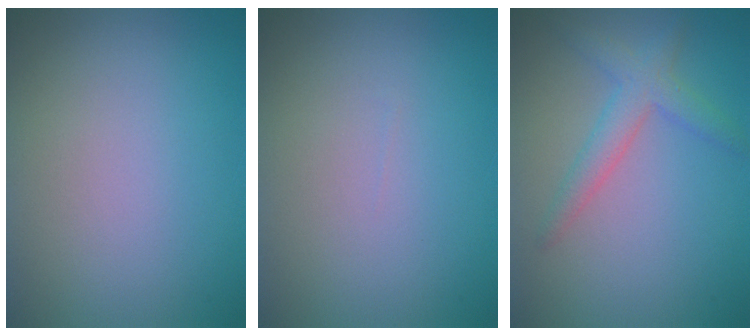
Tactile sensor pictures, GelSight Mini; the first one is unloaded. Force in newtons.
{"total": 0.0}
{"total": 2.9, "press": 2.9, "slide": 0.1}